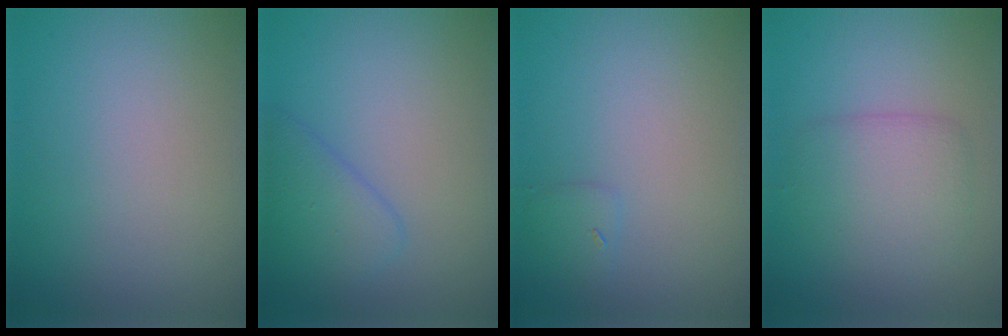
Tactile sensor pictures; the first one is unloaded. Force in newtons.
{"total": 2.9, "press": 2.9, "slide": 0.3}
{"total": 0.9, "press": 0.9, "slide": 0.1}
{"total": 3.5, "press": 3.5, "slide": 0.2}